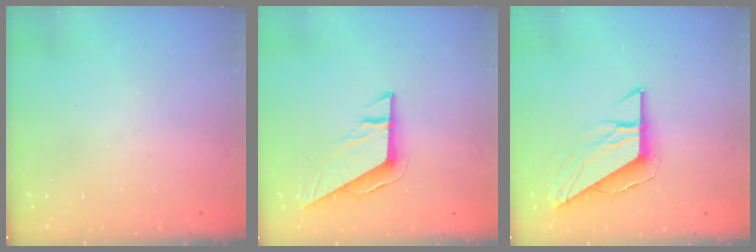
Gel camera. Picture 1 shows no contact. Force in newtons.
{"total": 9.0, "press": 9.0, "slide": 0.4}
{"total": 11.1, "press": 11.0, "slide": 1.2}